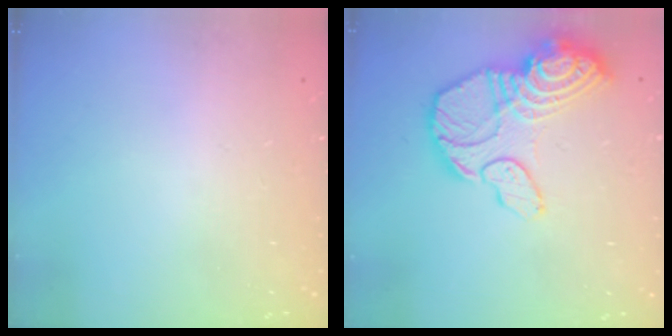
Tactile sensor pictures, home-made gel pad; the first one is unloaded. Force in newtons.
{"total": 21.2, "press": 20.4, "slide": 5.8}